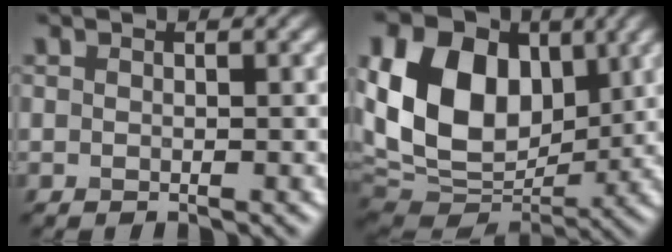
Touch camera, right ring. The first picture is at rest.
{"total": 14.5, "force": [3.0, 10.3, 9.8], "torque": [-0.203, 0.018, 0.046]}